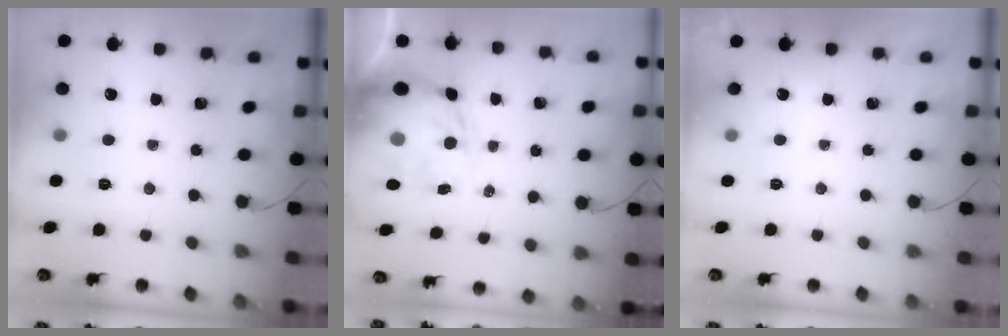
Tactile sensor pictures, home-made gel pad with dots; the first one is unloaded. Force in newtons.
{"total": 13.6, "press": 13.0, "slide": 3.9}
{"total": 1.9, "press": 1.9, "slide": 0.3}